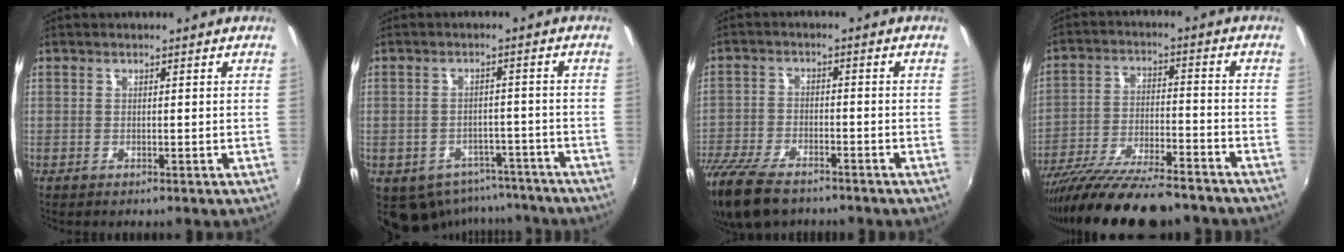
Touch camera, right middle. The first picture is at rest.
{"total": 12.5, "force": [-8.8, 7.8, 4.2], "torque": [-0.098, 0.003, -0.096]}
{"total": 14.9, "force": [-11.4, 5.9, 7.6], "torque": [-0.192, -0.037, -0.210]}
{"total": 20.0, "force": [-16.9, 3.8, 10.0], "torque": [-0.193, -0.044, -0.269]}